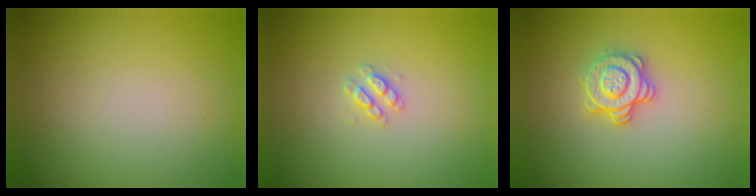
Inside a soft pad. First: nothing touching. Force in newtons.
{"total": 1.4, "press": 1.3, "slide": 0.3}
{"total": 2.9, "press": 2.5, "slide": 1.4}